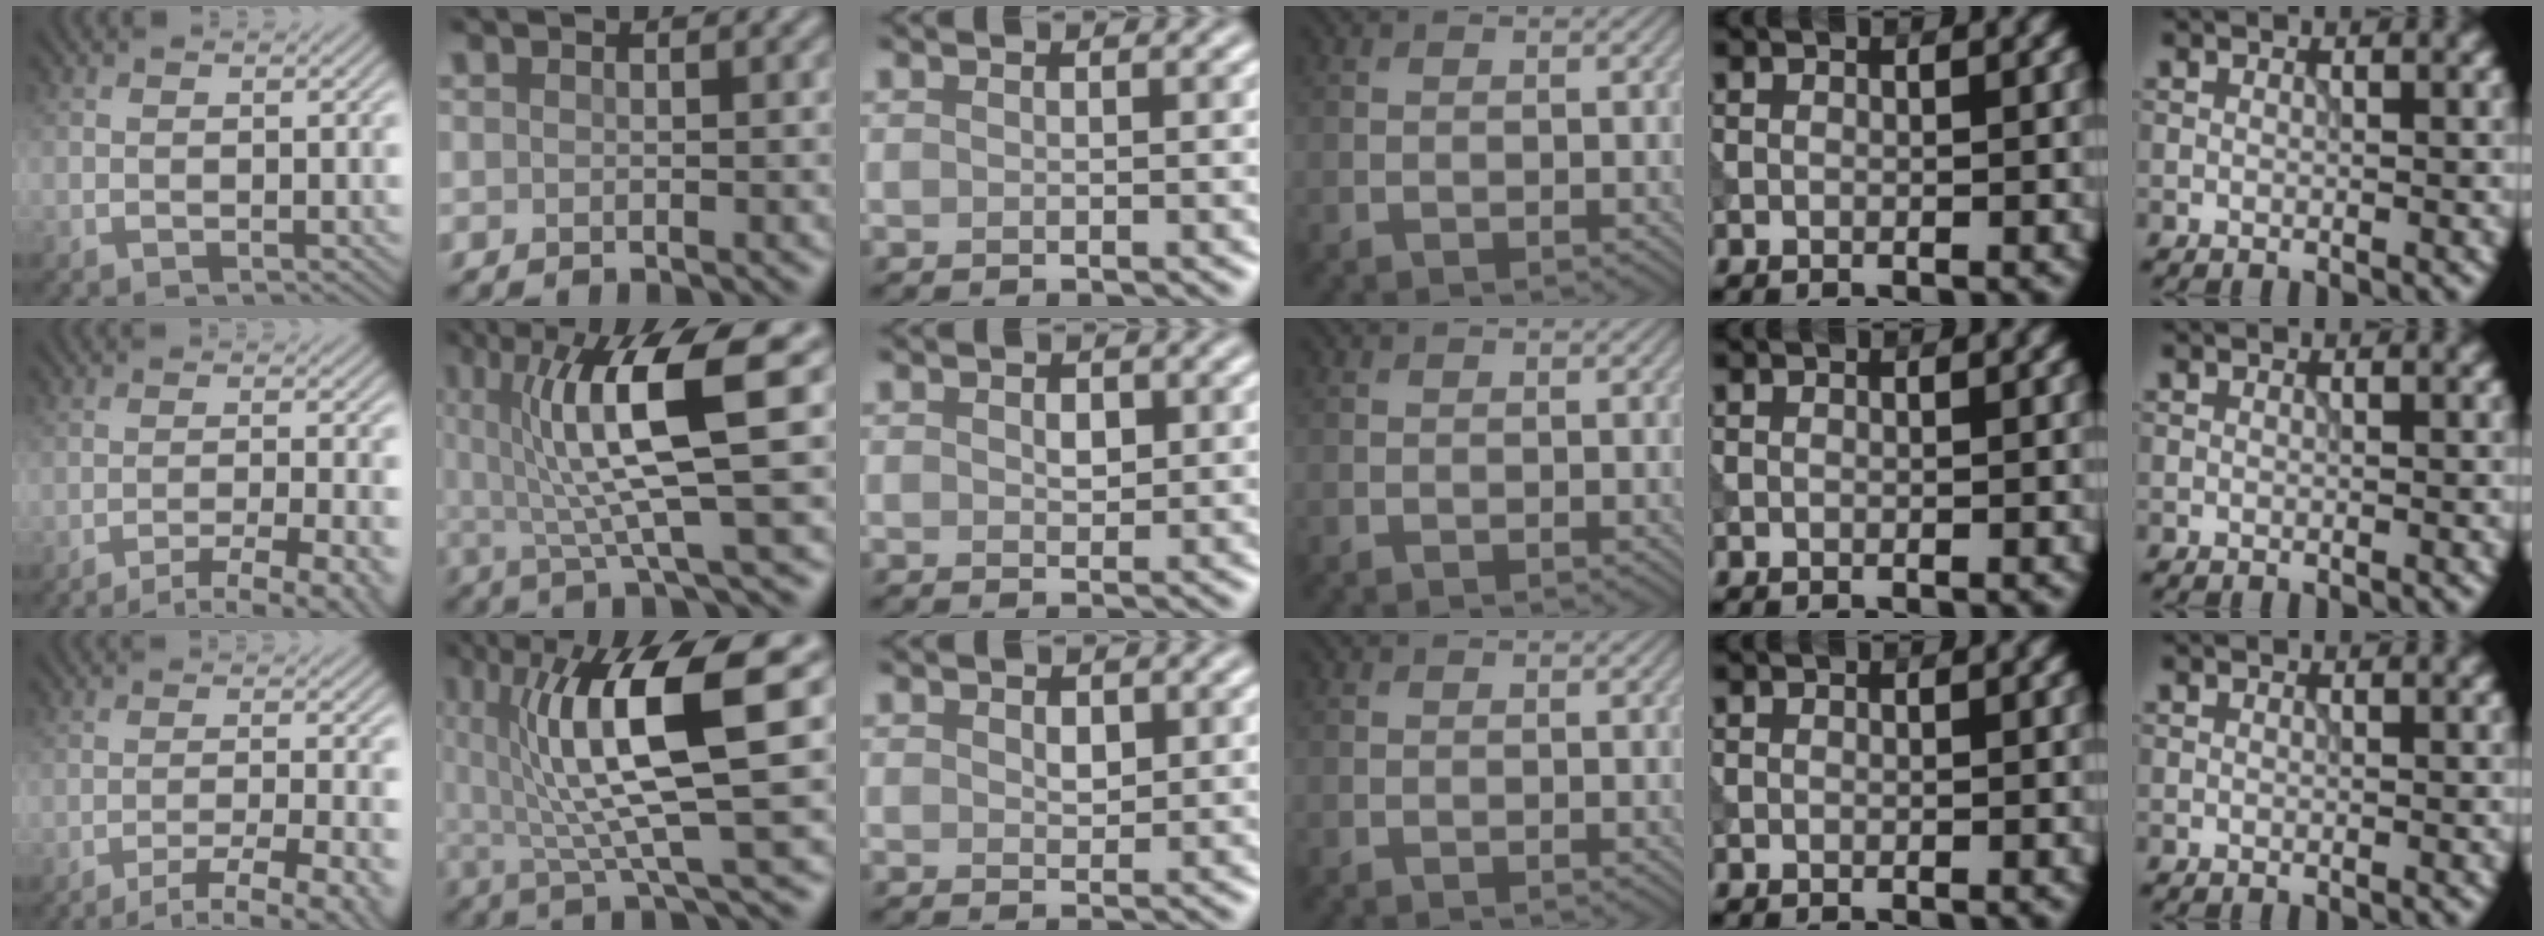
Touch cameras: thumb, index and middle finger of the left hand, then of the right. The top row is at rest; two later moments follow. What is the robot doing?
{"motion": "extract", "object": "tissue"}